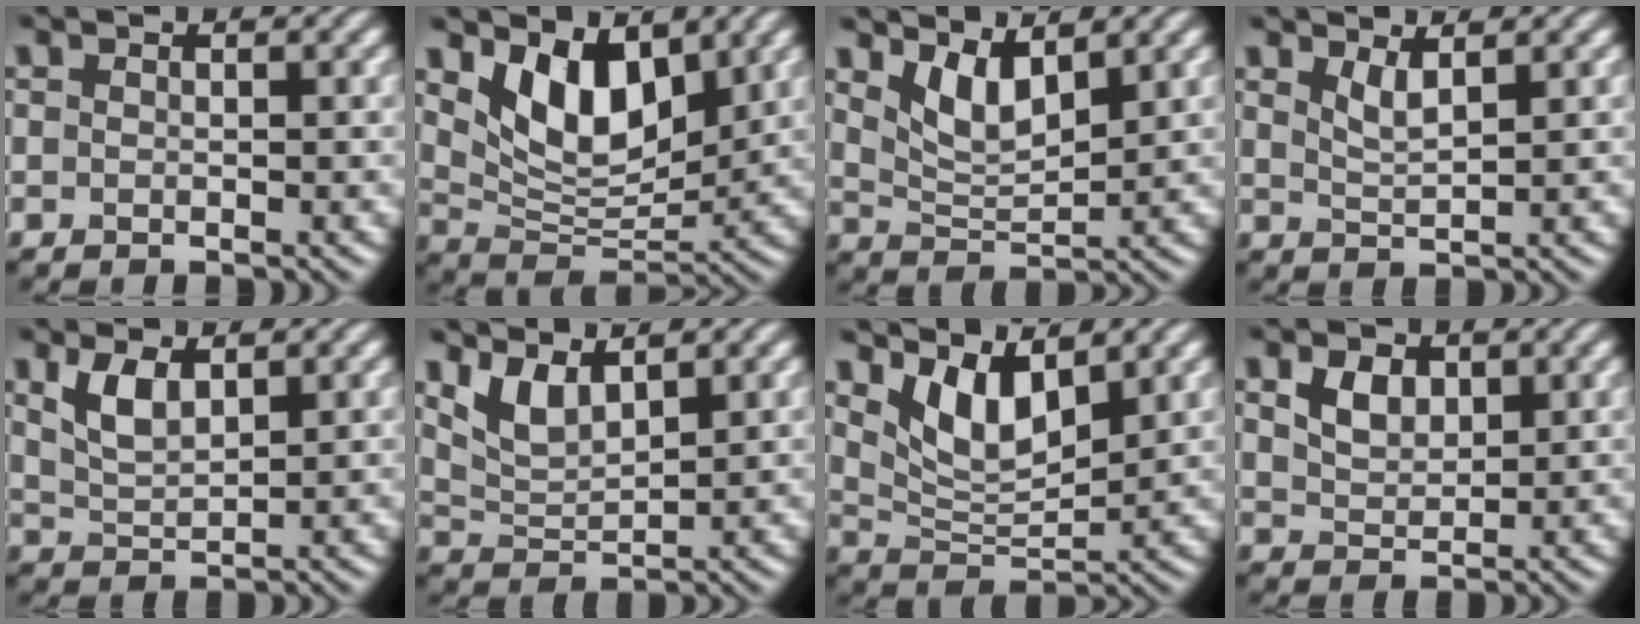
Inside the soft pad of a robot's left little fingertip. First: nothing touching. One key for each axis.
{"total": 6.5, "fx": 3.2, "fy": 3.5, "fz": 4.4, "tx": -0.085, "ty": -0.019, "tz": 0.057}
{"total": 3.8, "fx": 2.2, "fy": 1.5, "fz": 2.6, "tx": -0.059, "ty": -0.010, "tz": 0.047}
{"total": 1.8, "fx": 1.2, "fy": 0.5, "fz": 1.2, "tx": -0.025, "ty": -0.006, "tz": 0.026}
{"total": 2.9, "fx": 1.6, "fy": 1.2, "fz": 2.1, "tx": -0.050, "ty": -0.003, "tz": 0.037}
{"total": 3.4, "fx": 2.3, "fy": 1.2, "fz": 2.2, "tx": -0.053, "ty": -0.008, "tz": 0.052}
{"total": 5.3, "fx": 3.0, "fy": 2.3, "fz": 3.7, "tx": -0.080, "ty": -0.015, "tz": 0.057}
{"total": 2.7, "fx": 1.3, "fy": 1.8, "fz": 1.6, "tx": -0.035, "ty": 0.001, "tz": 0.027}